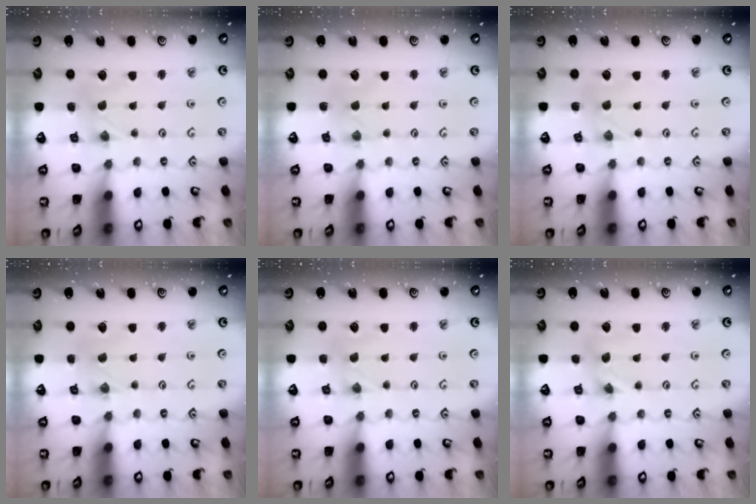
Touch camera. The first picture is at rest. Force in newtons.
{"total": 1.4, "press": 1.4, "slide": 0.3}
{"total": 2.0, "press": 1.9, "slide": 0.4}
{"total": 0.0}
{"total": 0.0}
{"total": 1.4, "press": 1.4, "slide": 0.2}